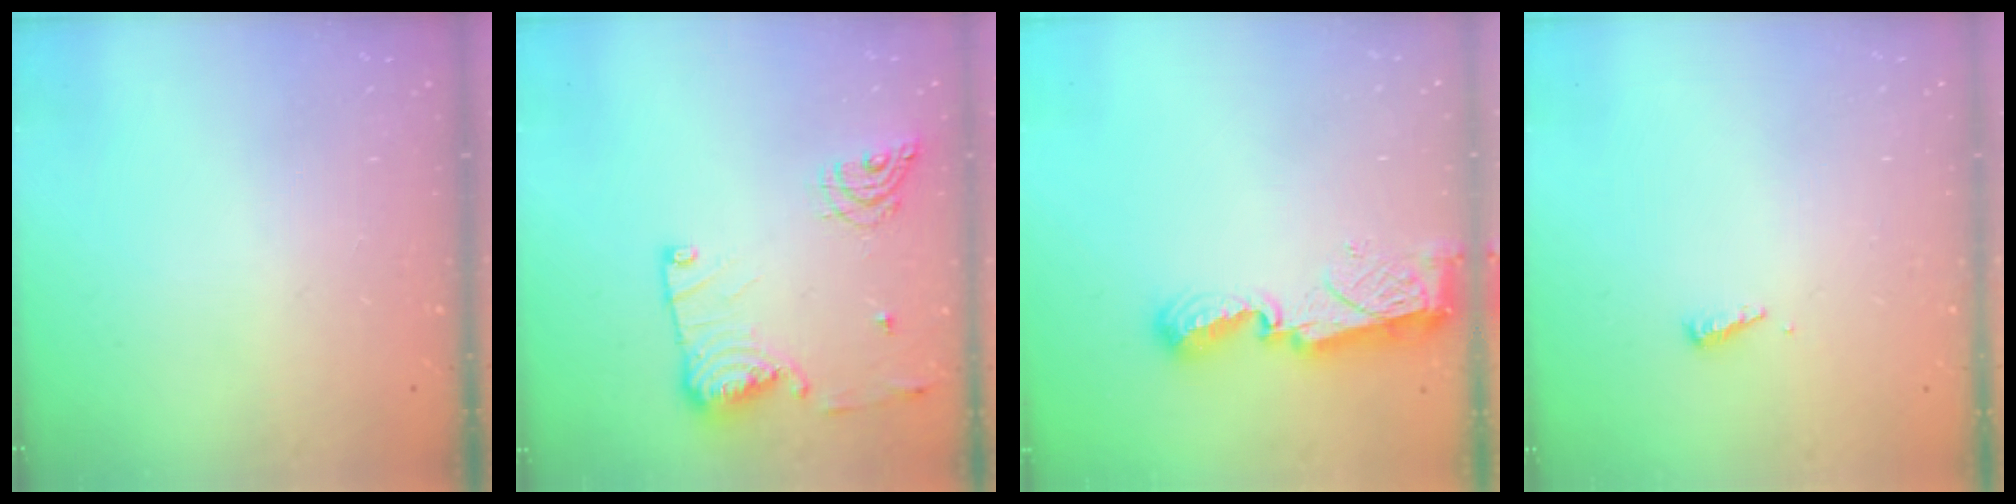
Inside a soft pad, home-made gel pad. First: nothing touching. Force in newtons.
{"total": 13.9, "press": 13.9, "slide": 0.8}
{"total": 8.1, "press": 8.1, "slide": 0.9}
{"total": 4.0, "press": 4.0, "slide": 0.4}